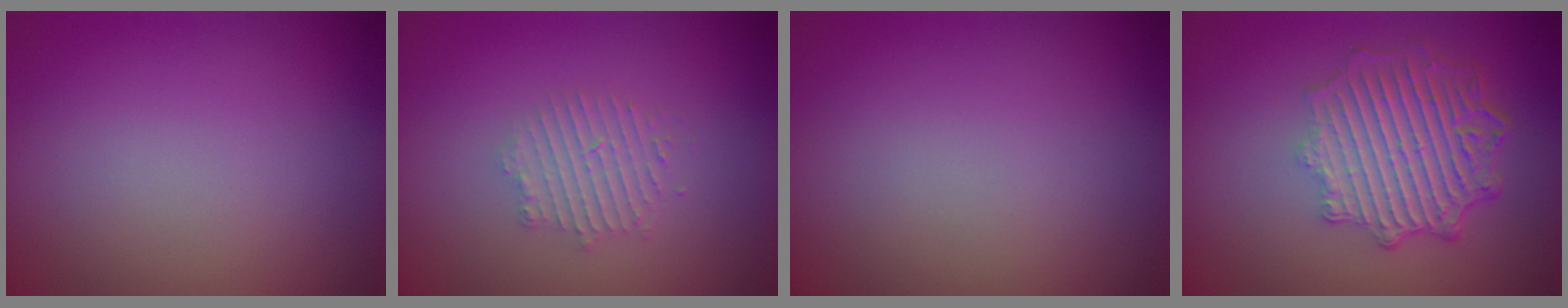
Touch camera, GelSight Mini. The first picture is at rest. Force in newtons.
{"total": 2.1, "press": 2.1, "slide": 0.4}
{"total": 0.0}
{"total": 6.4, "press": 4.9, "slide": 4.2}